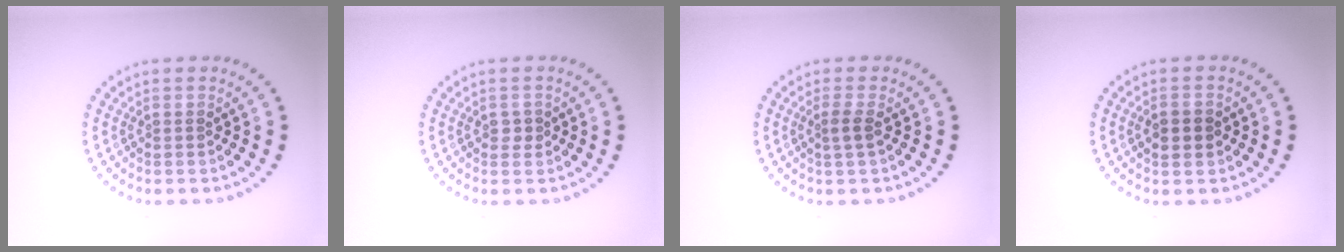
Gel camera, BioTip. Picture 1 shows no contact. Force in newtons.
{"total": 0.9, "press": 0.9, "slide": 0.2}
{"total": 1.2, "press": 1.0, "slide": 0.8}
{"total": 2.7, "press": 2.7, "slide": 0.2}